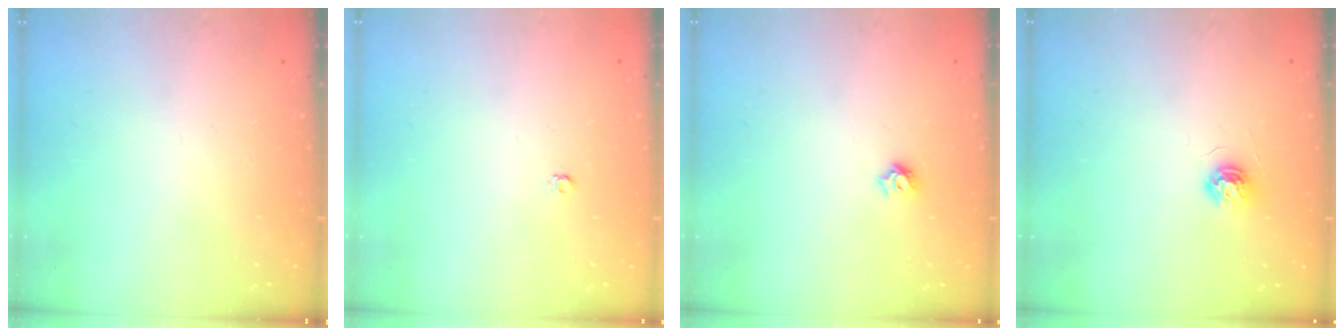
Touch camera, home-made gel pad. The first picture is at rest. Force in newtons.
{"total": 3.3, "press": 3.3, "slide": 0.3}
{"total": 4.8, "press": 4.8, "slide": 0.6}
{"total": 5.3, "press": 5.3, "slide": 0.6}